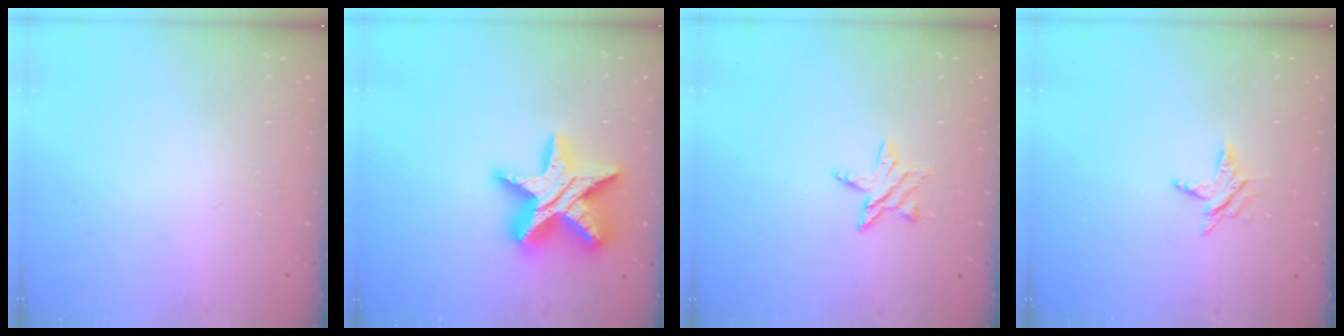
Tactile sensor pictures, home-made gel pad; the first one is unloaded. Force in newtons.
{"total": 19.7, "press": 19.6, "slide": 1.8}
{"total": 6.4, "press": 6.4, "slide": 0.7}
{"total": 5.3, "press": 5.3, "slide": 0.6}